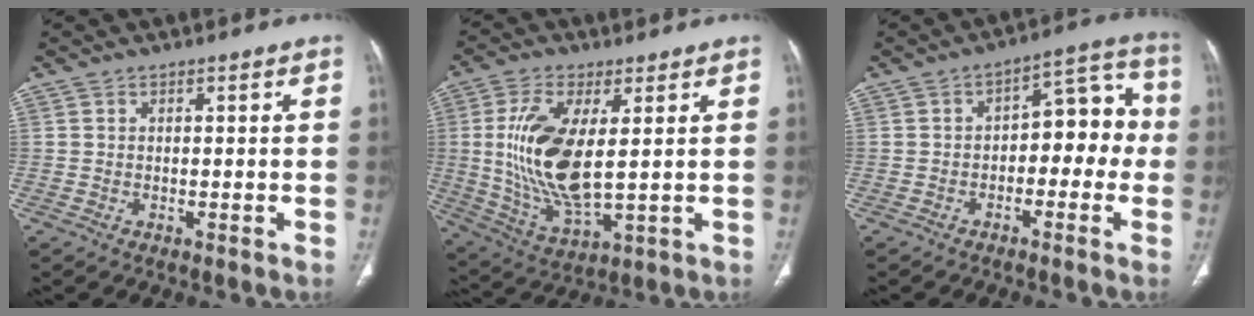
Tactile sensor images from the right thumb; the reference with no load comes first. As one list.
[{"total": 14.1, "force": [1.7, 5.7, 12.8], "torque": [-0.271, -0.022, 0.042]}, {"total": 10.7, "force": [-1.5, 6.3, 8.5], "torque": [-0.066, 0.051, -0.031]}]